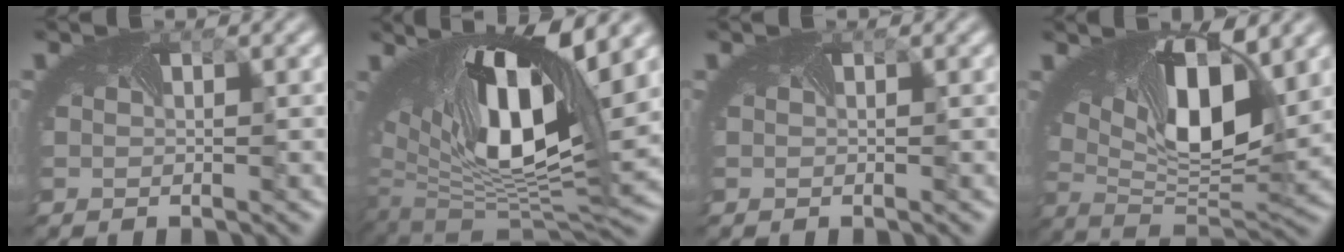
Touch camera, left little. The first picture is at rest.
{"total": 13.4, "force": [4.3, 5.6, 11.4], "torque": [-0.226, -0.005, 0.092]}
{"total": 0.0}
{"total": 10.0, "force": [2.8, 4.2, 8.6], "torque": [-0.160, -0.016, 0.057]}